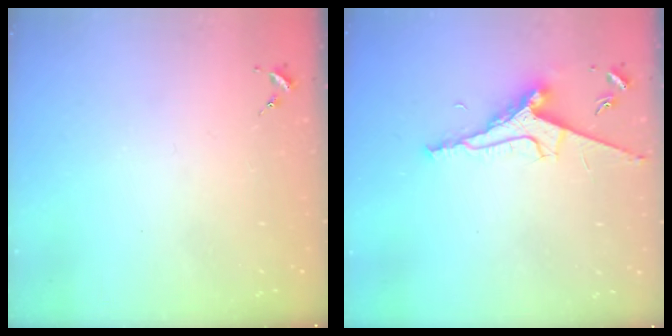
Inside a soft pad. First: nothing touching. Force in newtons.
{"total": 9.3, "press": 9.2, "slide": 1.2}